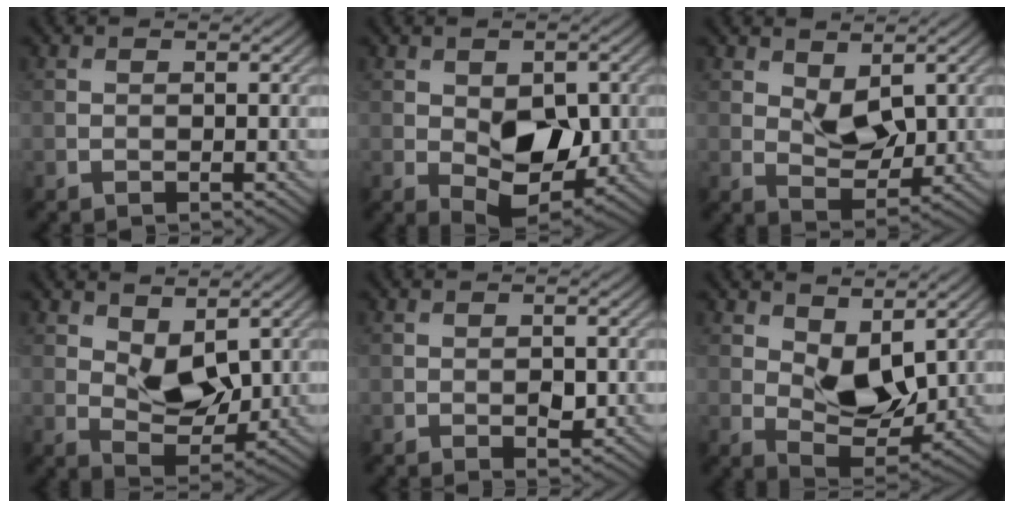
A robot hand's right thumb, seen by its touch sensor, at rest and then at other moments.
{"total": 7.6, "force": [-0.4, 4.7, 6.0], "torque": [-0.099, -0.011, -0.001]}
{"total": 4.3, "force": [1.7, 2.5, 3.1], "torque": [-0.061, -0.009, 0.031]}
{"total": 5.8, "force": [2.2, 3.4, 4.2], "torque": [-0.080, -0.012, 0.039]}
{"total": 1.8, "force": [-0.4, 0.9, 1.5], "torque": [-0.020, -0.002, -0.005]}
{"total": 6.9, "force": [2.5, 3.9, 5.1], "torque": [-0.096, -0.011, 0.042]}